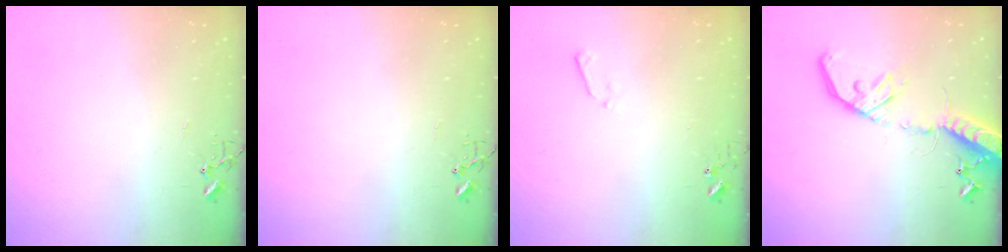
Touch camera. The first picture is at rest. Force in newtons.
{"total": 0.0}
{"total": 3.7, "press": 3.6, "slide": 0.5}
{"total": 17.9, "press": 17.6, "slide": 3.7}